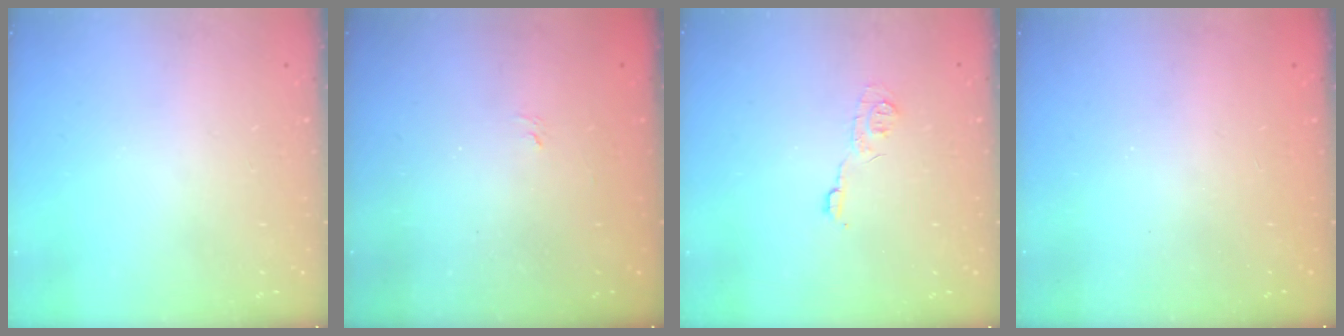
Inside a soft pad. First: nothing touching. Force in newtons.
{"total": 1.5, "press": 1.1, "slide": 1.0}
{"total": 6.1, "press": 6.0, "slide": 0.6}
{"total": 2.3, "press": 2.2, "slide": 0.7}